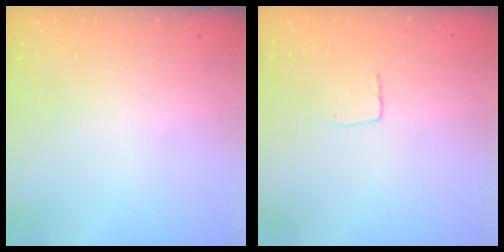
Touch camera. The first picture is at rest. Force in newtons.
{"total": 4.0, "press": 4.0, "slide": 0.3}